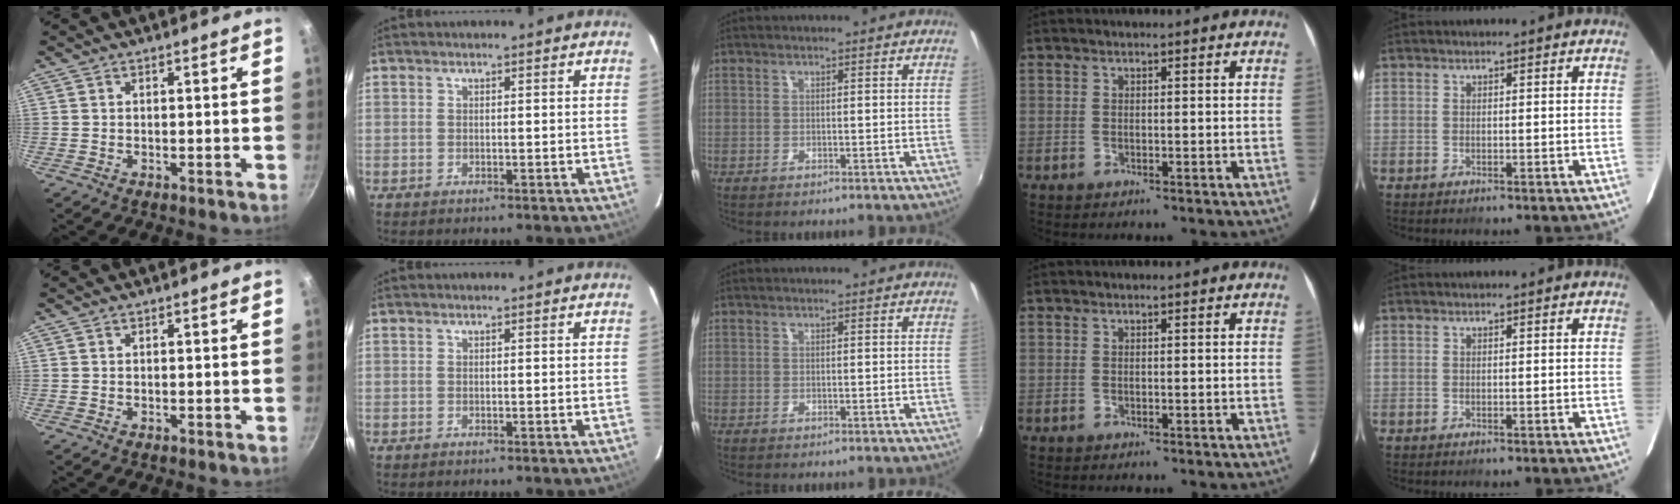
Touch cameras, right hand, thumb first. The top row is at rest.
{}